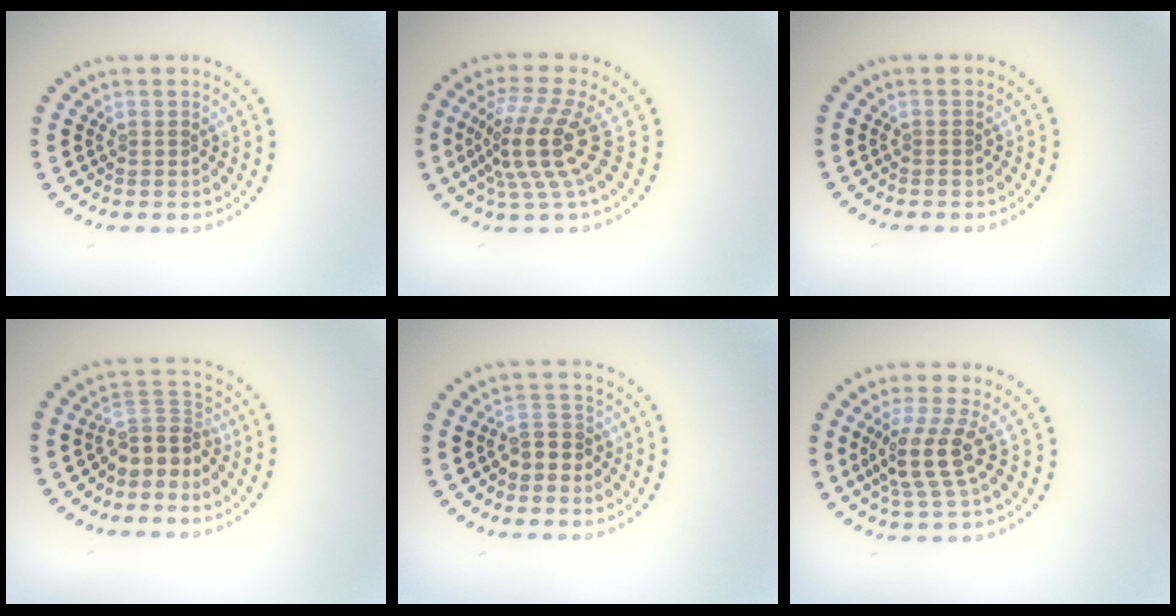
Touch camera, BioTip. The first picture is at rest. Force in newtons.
{"total": 5.1, "press": 3.6, "slide": 3.6}
{"total": 0.0}
{"total": 3.4, "press": 2.5, "slide": 2.3}
{"total": 2.4, "press": 2.2, "slide": 0.9}
{"total": 3.8, "press": 2.8, "slide": 2.5}